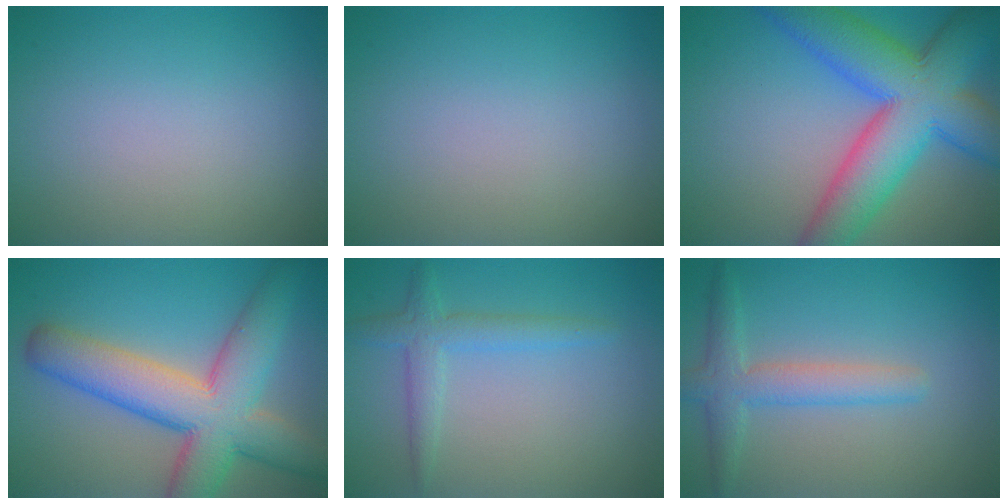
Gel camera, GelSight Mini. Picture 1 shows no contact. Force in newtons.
{"total": 0.0}
{"total": 12.1, "press": 12.1, "slide": 0.4}
{"total": 10.3, "press": 10.3, "slide": 0.4}
{"total": 2.6, "press": 2.6, "slide": 0.1}
{"total": 3.4, "press": 3.4, "slide": 0.2}